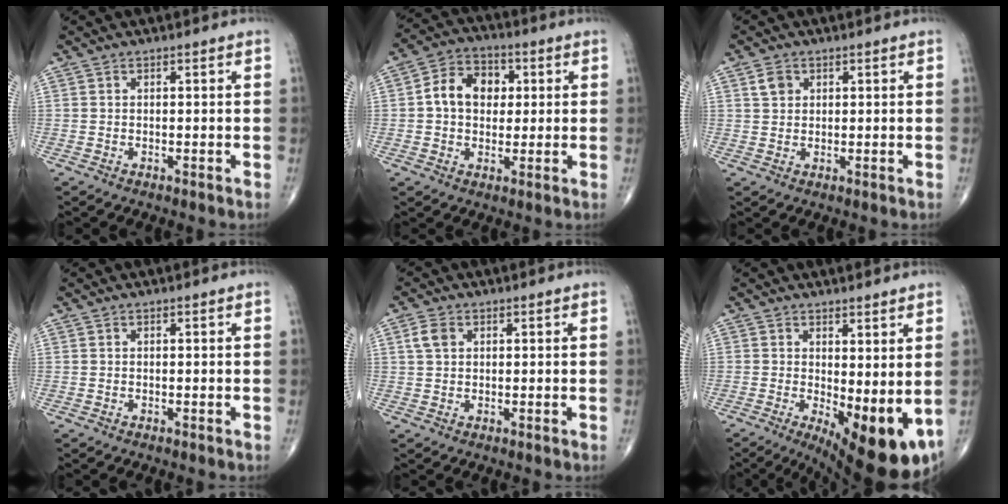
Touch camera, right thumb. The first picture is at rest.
{"total": 9.5, "force": [1.2, 7.3, 6.1], "torque": [-0.074, 0.019, 0.011]}
{"total": 2.7, "force": [1.2, 2.2, 1.2], "torque": [-0.014, -0.001, 0.021]}
{"total": 0.0}
{"total": 3.1, "force": [1.0, 2.2, 1.9], "torque": [-0.038, 0.005, 0.020]}
{"total": 13.2, "force": [-1.5, 4.8, 12.2], "torque": [-0.169, -0.028, -0.007]}